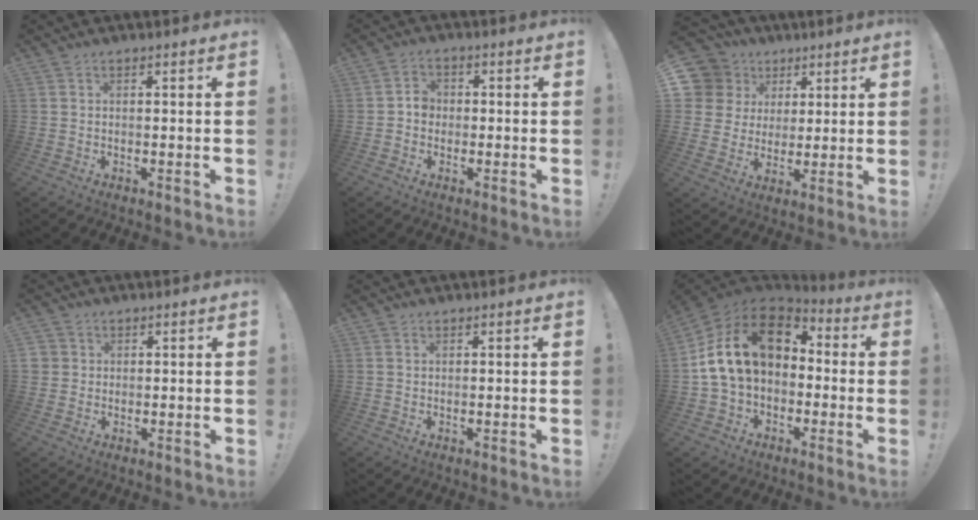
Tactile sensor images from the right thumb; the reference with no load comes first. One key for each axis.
{"total": 4.0, "fx": -0.9, "fy": 3.3, "fz": 2.0, "tx": -0.023, "ty": 0.008, "tz": -0.019}
{"total": 10.6, "fx": 4.0, "fy": 9.3, "fz": 3.1, "tx": -0.052, "ty": -0.019, "tz": 0.088}
{"total": 2.7, "fx": 0.8, "fy": 2.5, "fz": 0.2, "tx": -0.007, "ty": 0.001, "tz": 0.016}
{"total": 0.7, "fx": 0.6, "fy": 0.5, "fz": -0.1, "tx": 0.003, "ty": 0.000, "tz": 0.011}
{"total": 19.4, "fx": 4.3, "fy": 12.9, "fz": 13.9, "tx": -0.235, "ty": 0.003, "tz": 0.081}